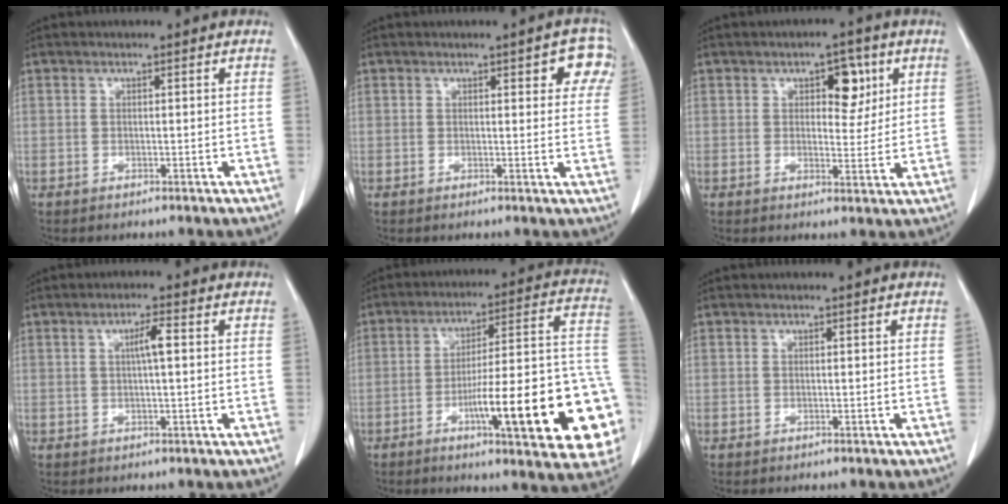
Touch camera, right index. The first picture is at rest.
{"total": 4.9, "force": [2.3, 1.8, 3.9], "torque": [-0.027, 0.007, 0.018]}
{"total": 5.3, "force": [2.2, 2.8, 4.0], "torque": [-0.049, 0.006, 0.030]}
{"total": 2.9, "force": [0.5, 0.1, 2.9], "torque": [-0.051, 0.003, 0.008]}
{"total": 22.9, "force": [-7.3, 2.6, 21.6], "torque": [-0.207, 0.015, -0.097]}
{"total": 0.0}